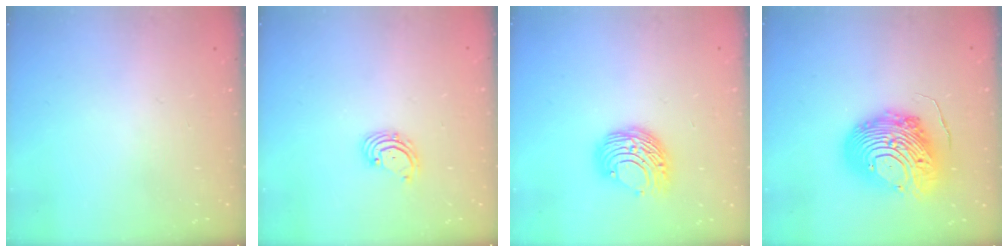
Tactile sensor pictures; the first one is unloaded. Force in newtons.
{"total": 2.6, "press": 2.5, "slide": 0.6}
{"total": 9.1, "press": 9.1, "slide": 0.4}
{"total": 16.1, "press": 16.0, "slide": 1.8}